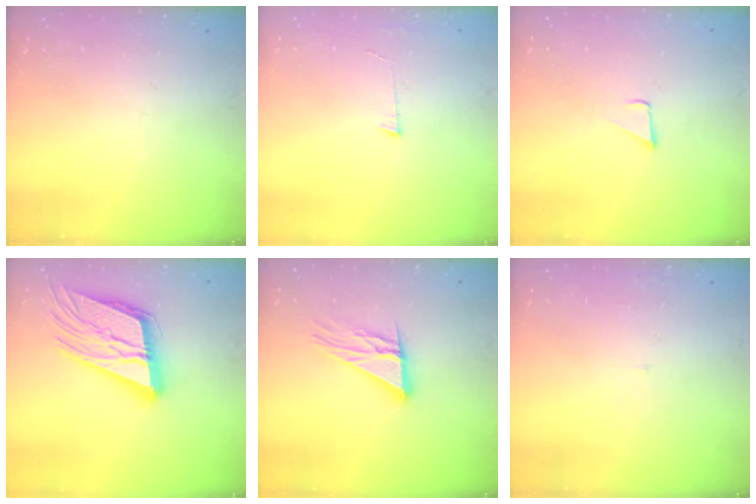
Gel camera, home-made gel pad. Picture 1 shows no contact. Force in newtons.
{"total": 3.0, "press": 3.0, "slide": 0.3}
{"total": 2.4, "press": 2.4, "slide": 0.2}
{"total": 19.2, "press": 19.0, "slide": 2.8}
{"total": 11.7, "press": 11.7, "slide": 0.9}
{"total": 2.0, "press": 2.0, "slide": 0.1}